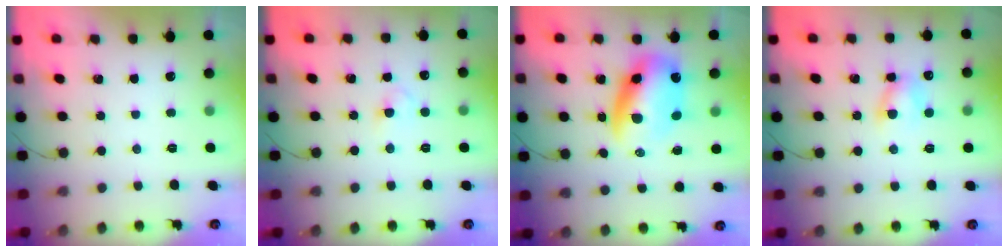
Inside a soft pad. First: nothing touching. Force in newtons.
{"total": 2.0, "press": 1.8, "slide": 0.9}
{"total": 10.9, "press": 10.7, "slide": 2.2}
{"total": 5.9, "press": 5.8, "slide": 1.3}